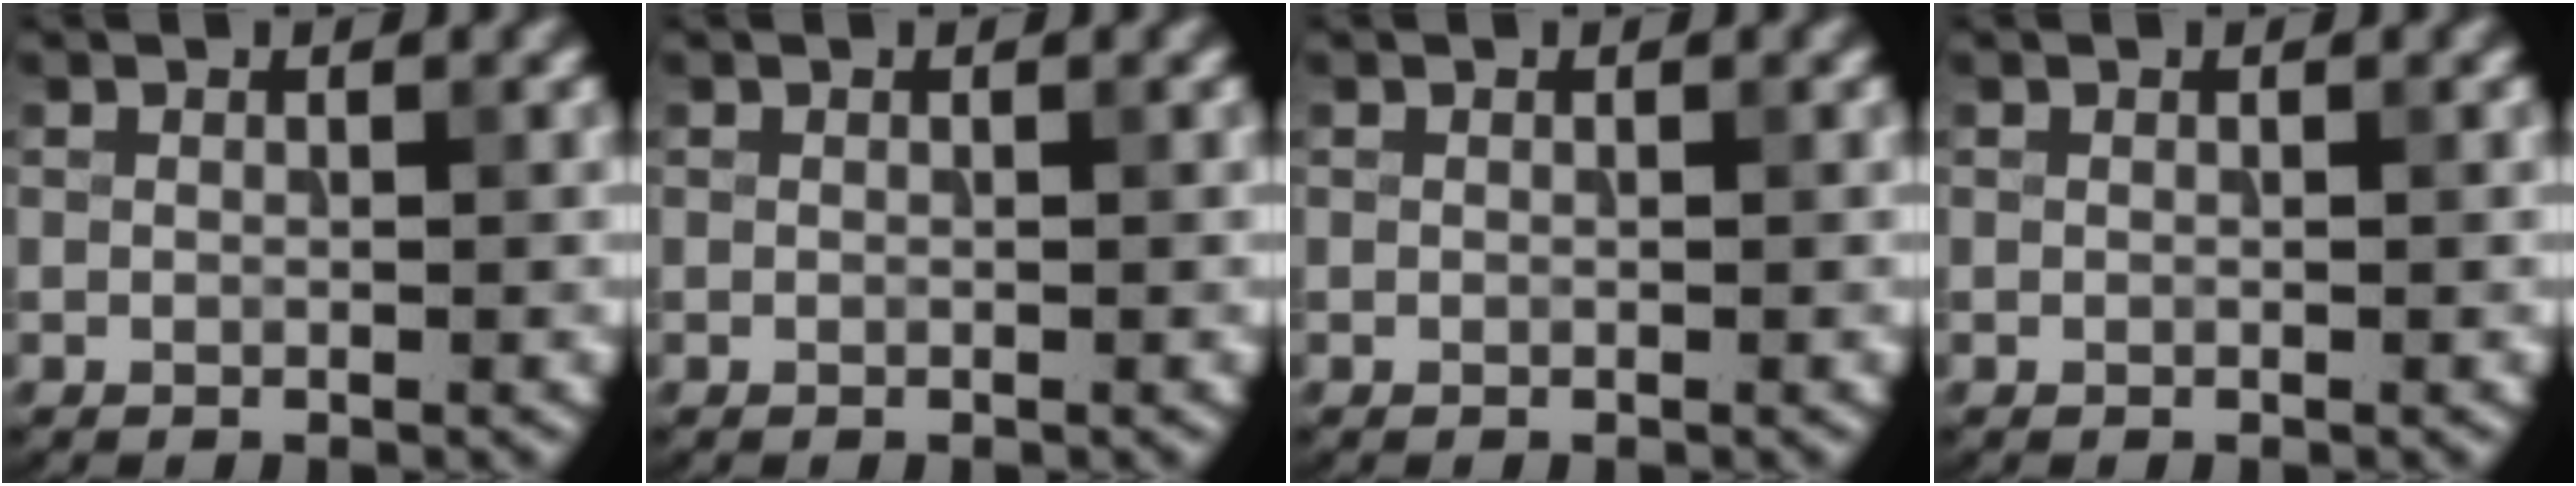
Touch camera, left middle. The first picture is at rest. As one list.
[{"total": 0.0}, {"total": 0.0}, {"total": 0.0}]